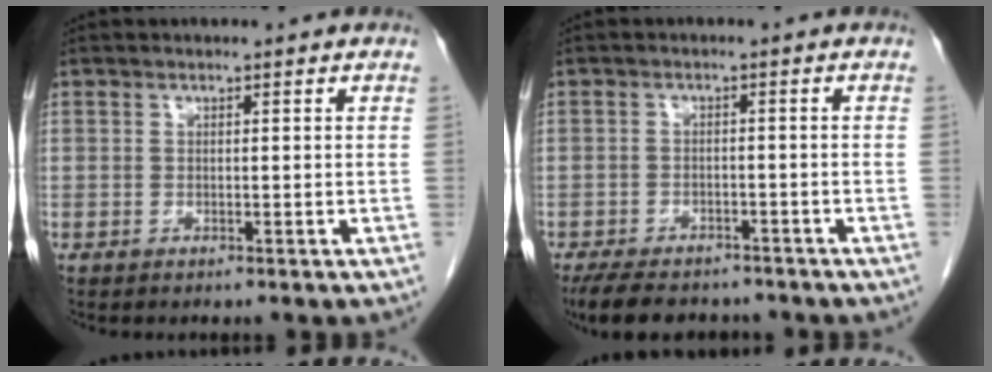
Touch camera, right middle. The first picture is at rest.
{"total": 10.3, "force": [-8.6, 3.9, 4.1], "torque": [-0.077, -0.011, -0.122]}